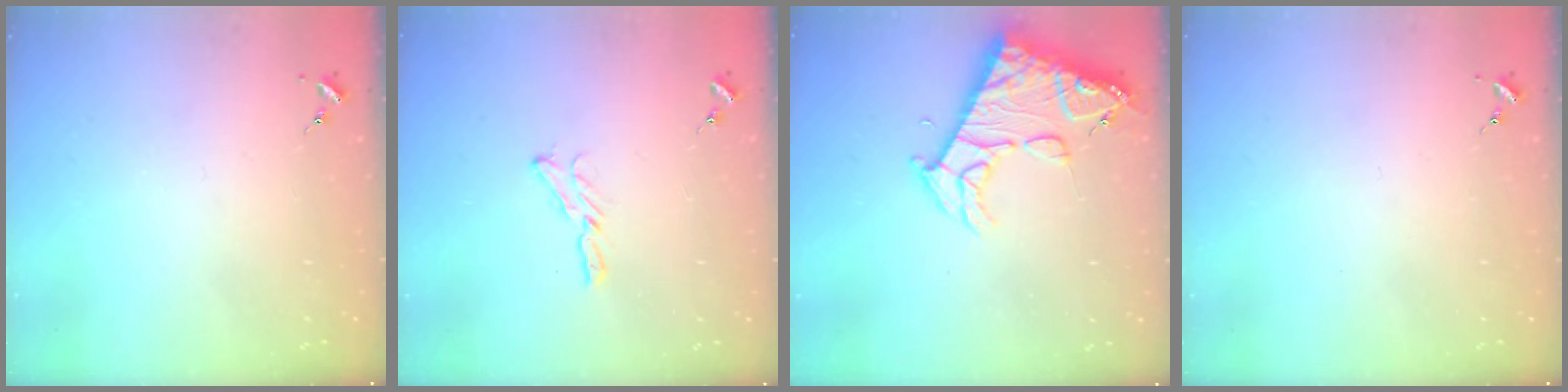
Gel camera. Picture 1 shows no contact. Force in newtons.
{"total": 5.4, "press": 5.4, "slide": 0.4}
{"total": 16.3, "press": 16.2, "slide": 1.8}
{"total": 0.0}